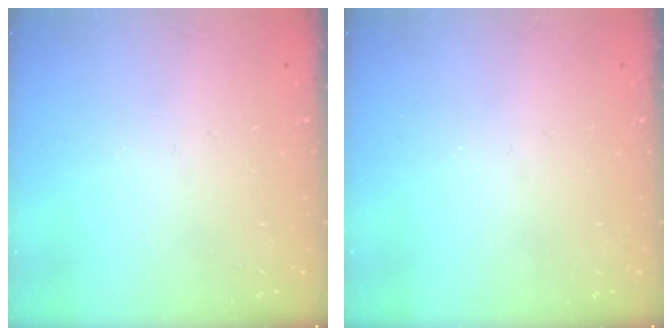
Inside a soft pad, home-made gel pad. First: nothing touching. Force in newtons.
{"total": 0.0}